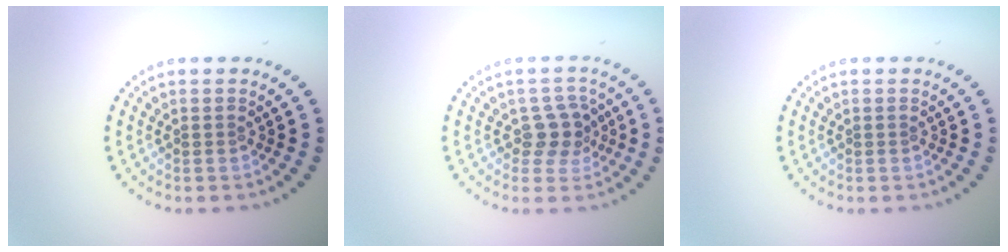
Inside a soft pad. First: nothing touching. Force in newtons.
{"total": 2.8, "press": 2.5, "slide": 1.1}
{"total": 0.0}